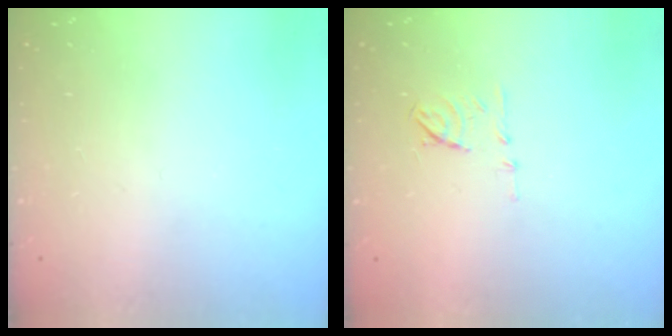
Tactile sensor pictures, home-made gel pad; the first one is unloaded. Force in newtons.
{"total": 6.7, "press": 6.6, "slide": 0.9}